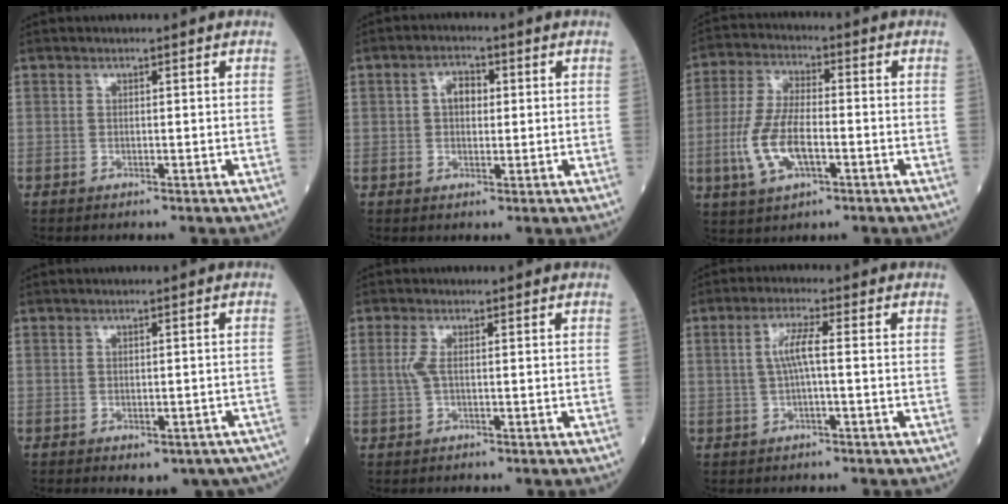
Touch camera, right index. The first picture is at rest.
{"total": 3.4, "force": [0.6, 2.1, 2.6], "torque": [-0.045, 0.012, 0.010]}
{"total": 9.7, "force": [-2.6, 3.6, 8.6], "torque": [-0.191, 0.000, -0.049]}
{"total": 9.0, "force": [-7.0, 4.2, 3.8], "torque": [-0.035, 0.003, -0.077]}
{"total": 1.9, "force": [0.2, 0.3, 1.8], "torque": [-0.052, -0.001, 0.004]}
{"total": 4.0, "force": [0.2, 0.3, 4.0], "torque": [-0.081, 0.009, 0.005]}